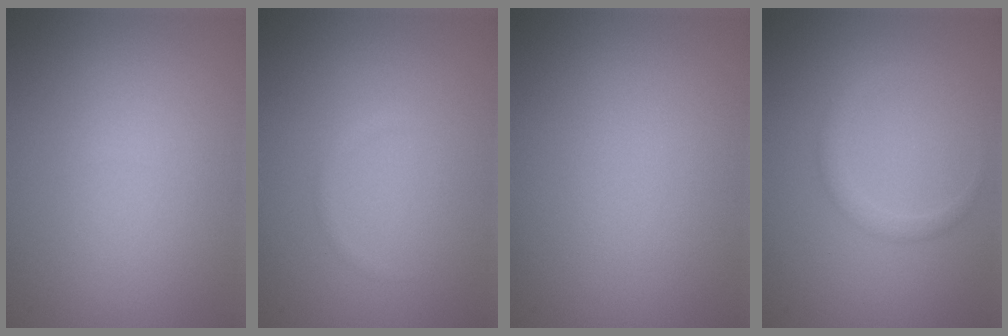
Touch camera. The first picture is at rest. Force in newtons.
{"total": 0.5, "press": 0.5, "slide": 0.0}
{"total": 0.0}
{"total": 1.4, "press": 1.4, "slide": 0.0}